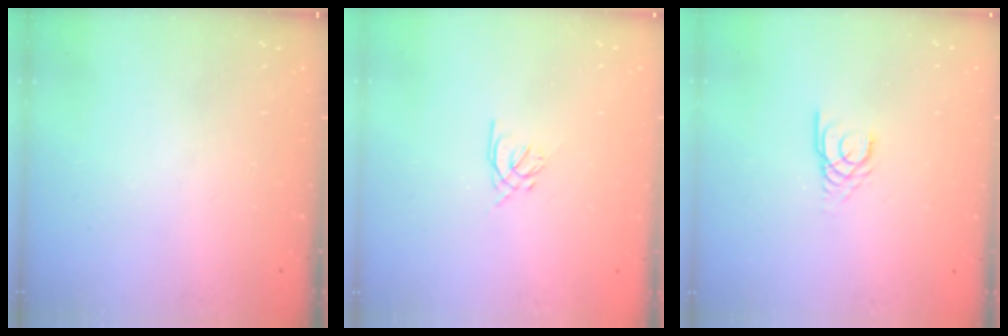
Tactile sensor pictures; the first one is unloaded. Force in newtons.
{"total": 1.6, "press": 1.5, "slide": 0.6}
{"total": 1.3, "press": 1.3, "slide": 0.2}